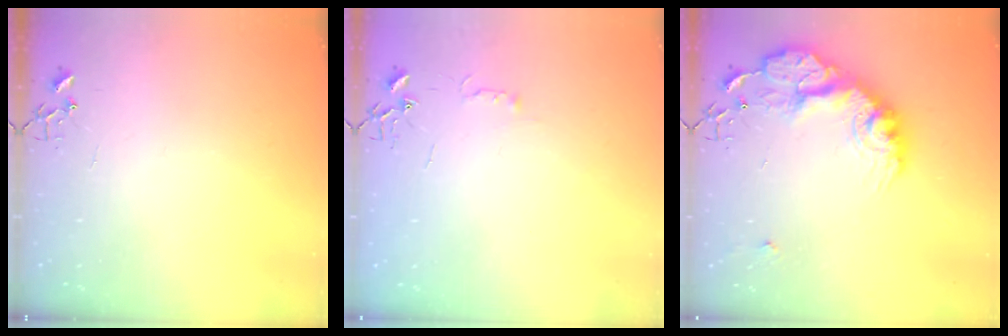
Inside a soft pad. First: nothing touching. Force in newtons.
{"total": 3.8, "press": 3.8, "slide": 0.5}
{"total": 21.7, "press": 21.7, "slide": 1.6}